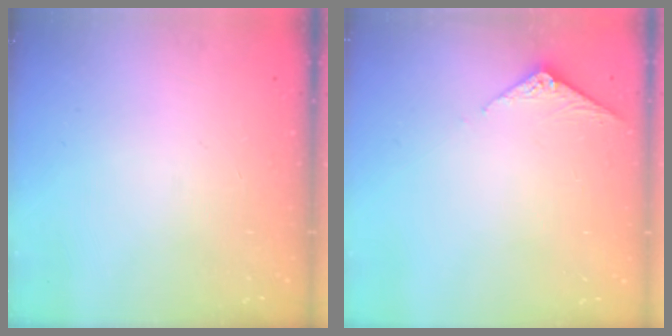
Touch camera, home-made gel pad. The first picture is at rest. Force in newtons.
{"total": 3.9, "press": 3.9, "slide": 0.3}